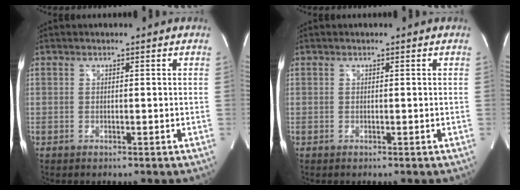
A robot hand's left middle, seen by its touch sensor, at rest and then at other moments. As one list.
[{"total": 0.0}]